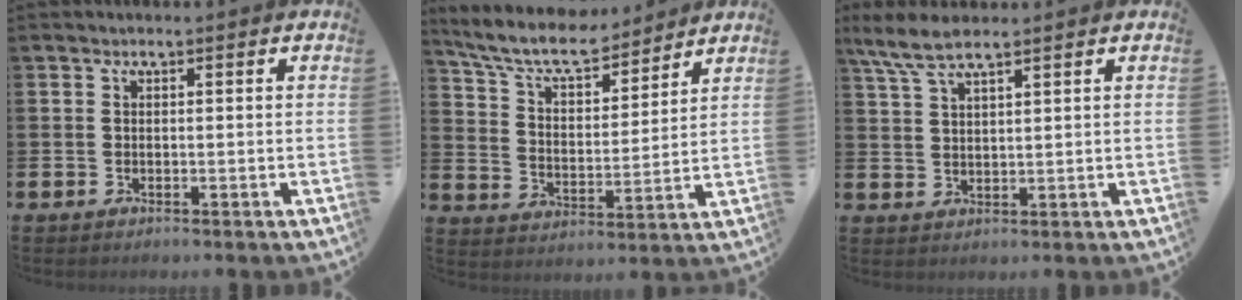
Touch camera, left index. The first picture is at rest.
{"total": 8.3, "force": [7.5, 2.2, 2.8], "torque": [-0.086, -0.044, 0.131]}
{"total": 5.6, "force": [4.5, 1.0, 3.1], "torque": [-0.070, -0.011, 0.082]}